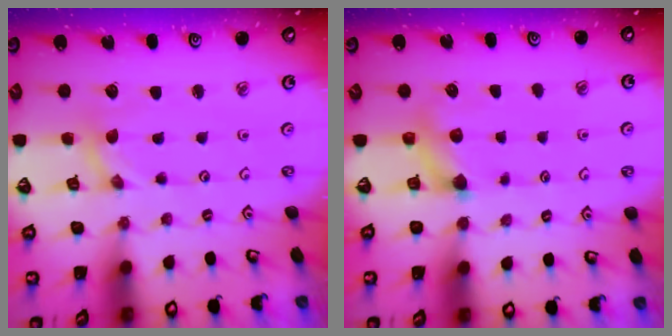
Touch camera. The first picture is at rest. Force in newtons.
{"total": 5.6, "press": 5.6, "slide": 0.6}